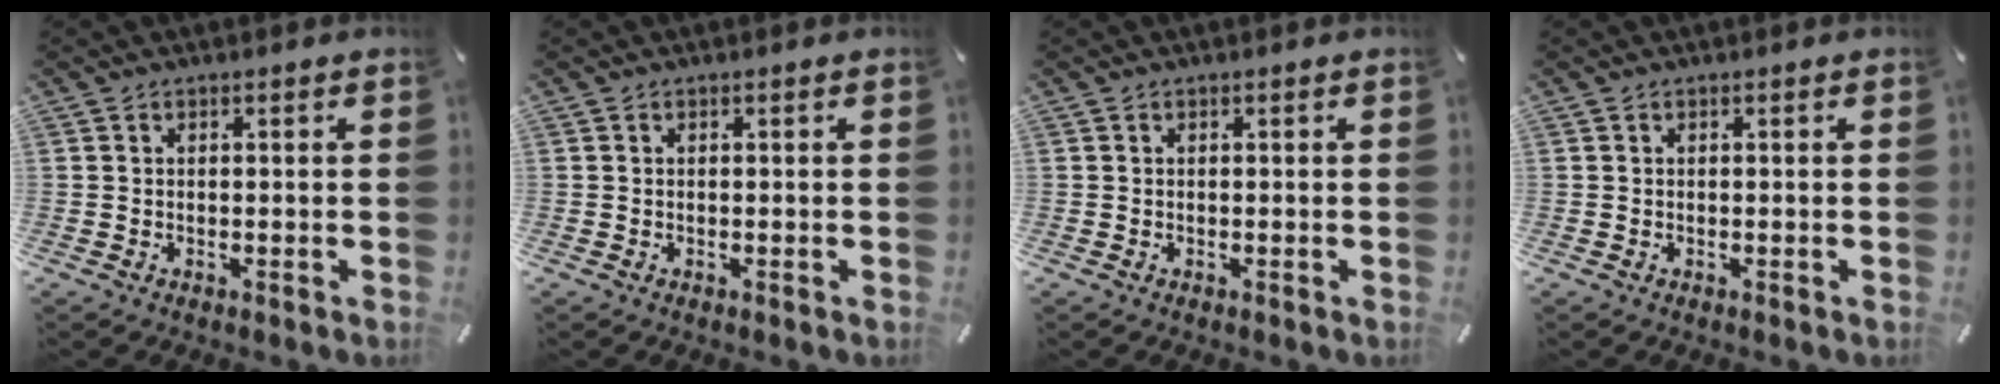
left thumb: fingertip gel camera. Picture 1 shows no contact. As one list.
[{"total": 0.0}, {"total": 0.0}, {"total": 0.0}]